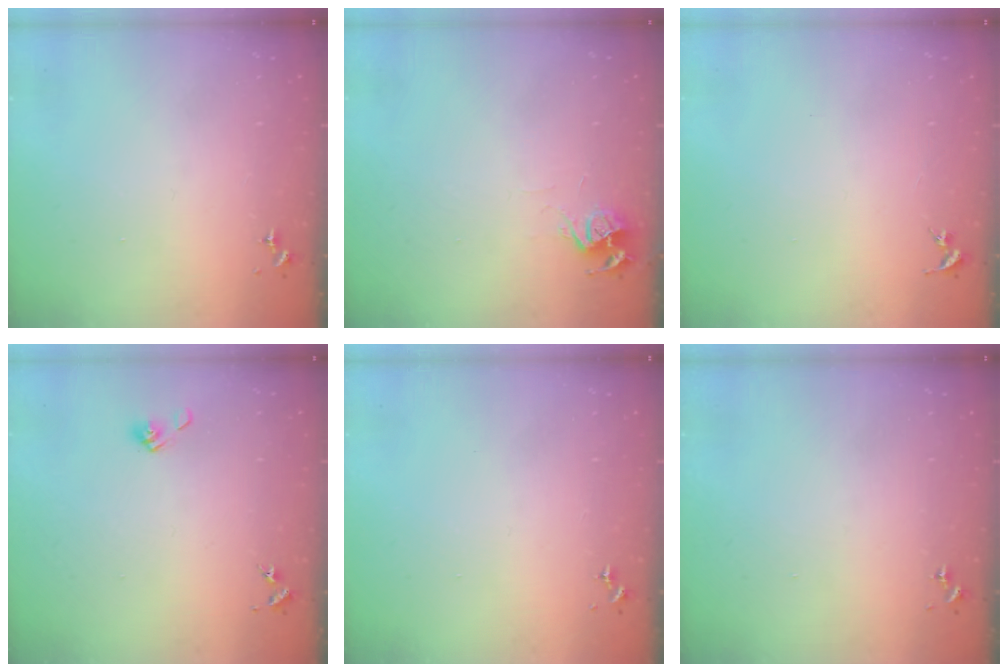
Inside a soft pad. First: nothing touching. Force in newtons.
{"total": 6.0, "press": 6.0, "slide": 0.6}
{"total": 0.0}
{"total": 5.4, "press": 4.9, "slide": 2.3}
{"total": 0.0}
{"total": 0.0}